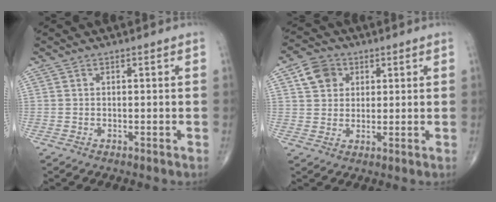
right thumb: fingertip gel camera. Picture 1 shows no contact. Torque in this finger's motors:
{"motor_torque": [-0.71, 0.77, 0.04, -0.05, 0.05]}